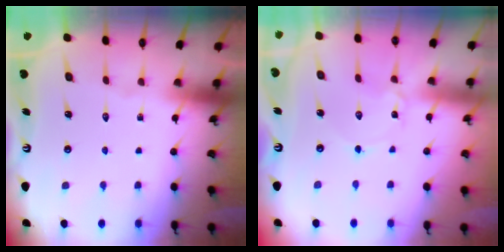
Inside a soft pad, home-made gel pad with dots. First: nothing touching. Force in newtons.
{"total": 1.5, "press": 1.5, "slide": 0.2}